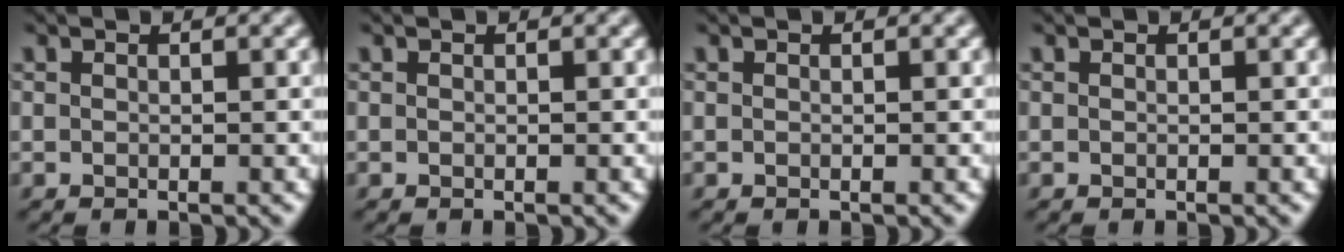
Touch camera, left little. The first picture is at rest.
{"total": 0.0}
{"total": 0.0}
{"total": 0.0}